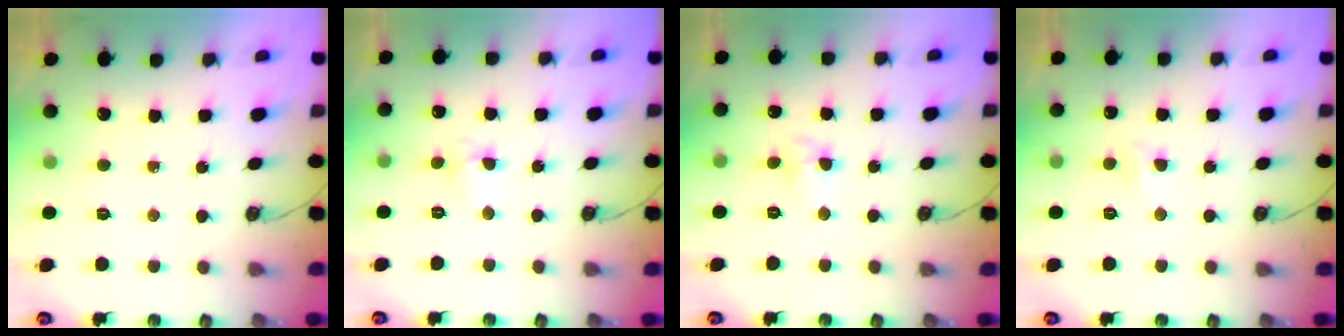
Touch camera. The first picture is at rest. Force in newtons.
{"total": 3.5, "press": 3.5, "slide": 0.6}
{"total": 5.8, "press": 5.6, "slide": 1.4}
{"total": 5.0, "press": 3.6, "slide": 3.5}